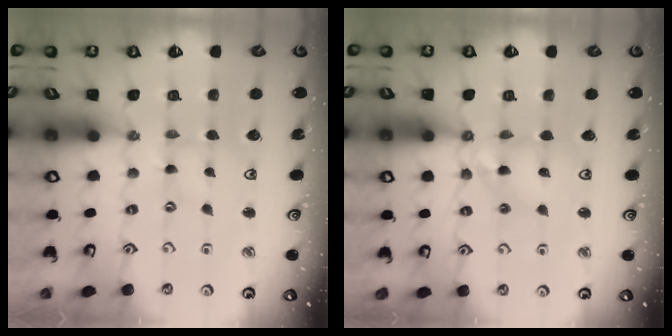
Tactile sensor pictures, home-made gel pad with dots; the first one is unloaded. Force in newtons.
{"total": 8.5, "press": 8.4, "slide": 0.8}